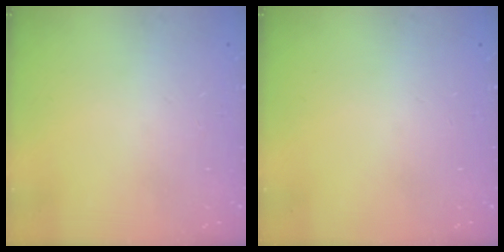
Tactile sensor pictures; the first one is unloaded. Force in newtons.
{"total": 0.0}